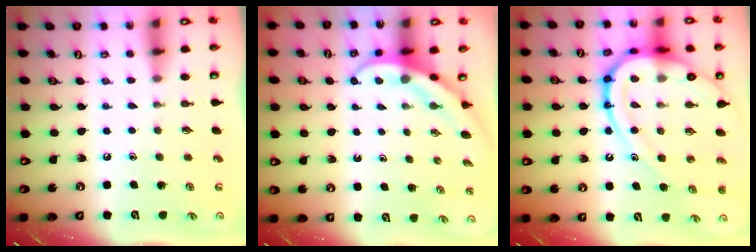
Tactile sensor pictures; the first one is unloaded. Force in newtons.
{"total": 4.0, "press": 4.0, "slide": 0.4}
{"total": 21.8, "press": 21.7, "slide": 2.2}